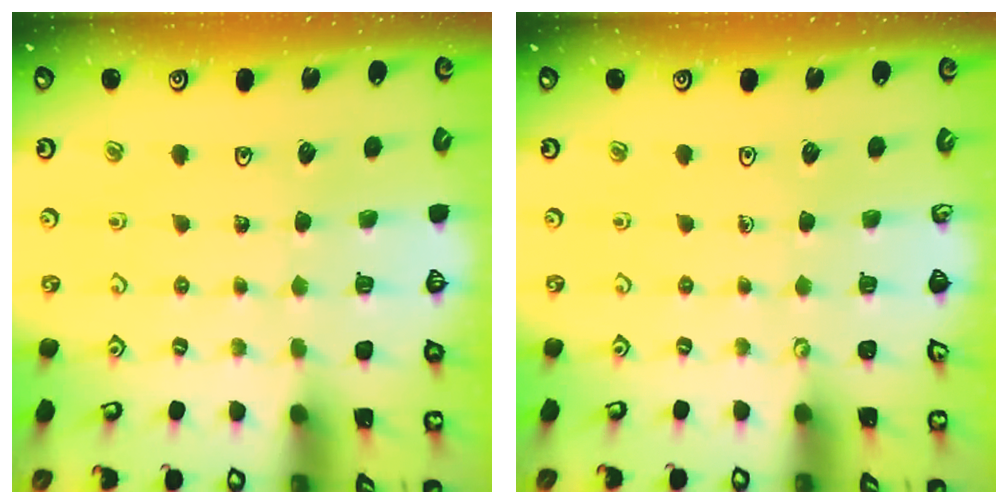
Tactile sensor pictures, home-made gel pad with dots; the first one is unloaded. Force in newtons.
{"total": 0.0}